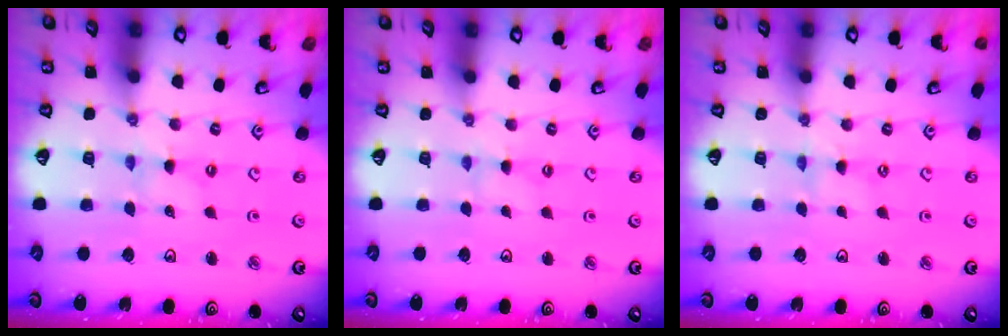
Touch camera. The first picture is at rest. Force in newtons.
{"total": 1.3, "press": 1.3, "slide": 0.3}
{"total": 0.0}